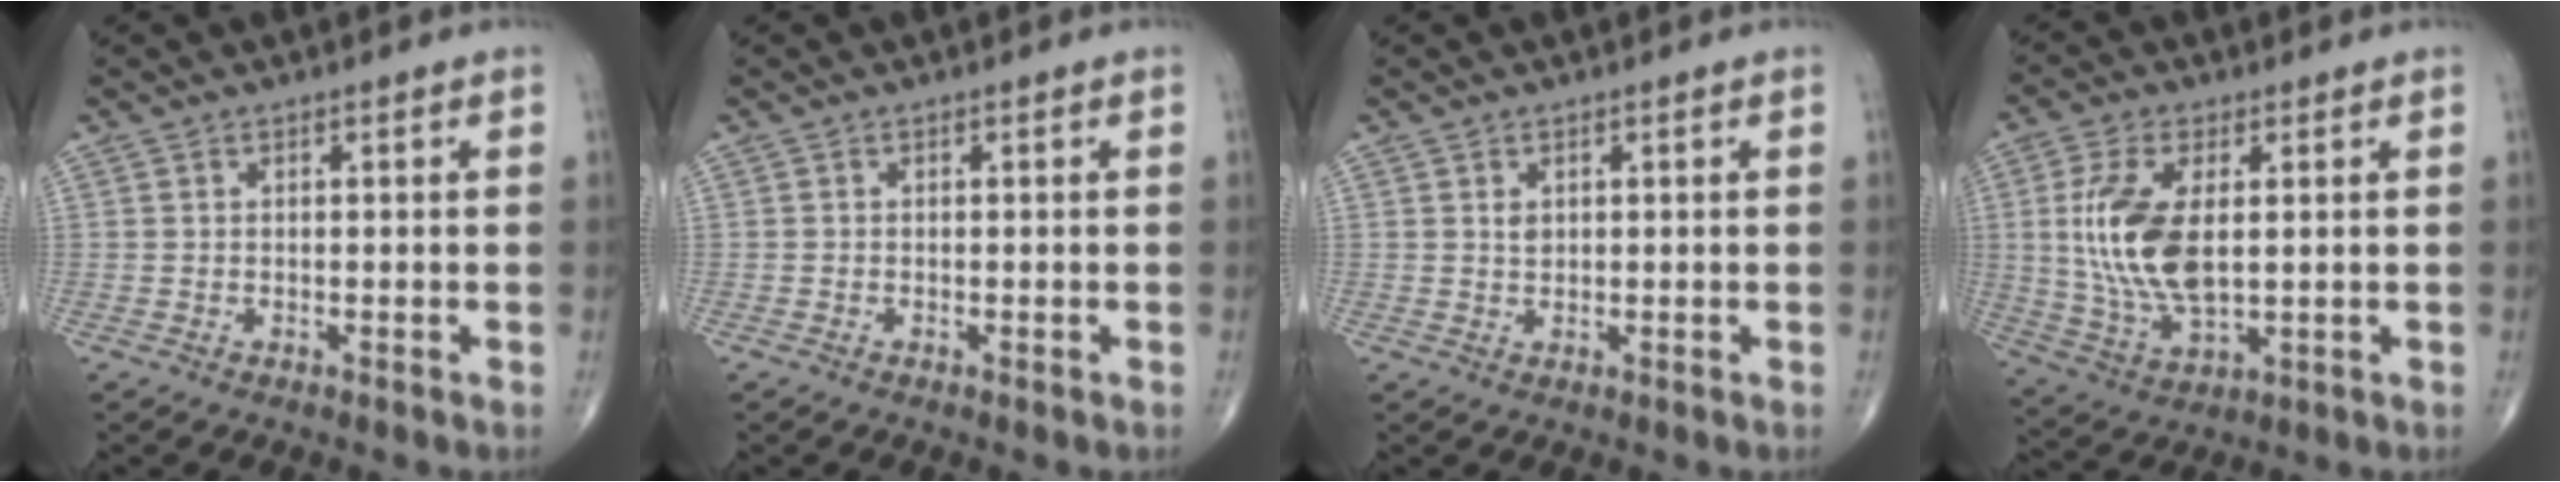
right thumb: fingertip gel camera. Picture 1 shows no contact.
{"total": 0.0}
{"total": 1.3, "force": [0.5, 0.9, 0.8], "torque": [-0.006, -0.004, 0.010]}
{"total": 13.9, "force": [1.6, 6.8, 11.9], "torque": [-0.247, -0.011, 0.039]}